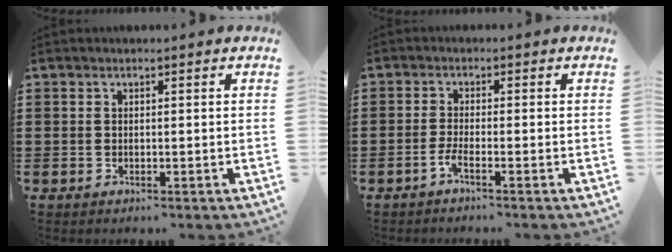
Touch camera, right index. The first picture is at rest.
{"total": 2.2, "force": [-1.5, -0.1, 1.7], "torque": [-0.038, -0.008, -0.030]}